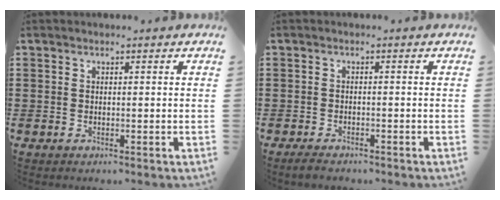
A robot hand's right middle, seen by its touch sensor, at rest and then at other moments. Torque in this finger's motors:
{"motor_torque": [0.12, 0.07, 0.00, 0.01]}